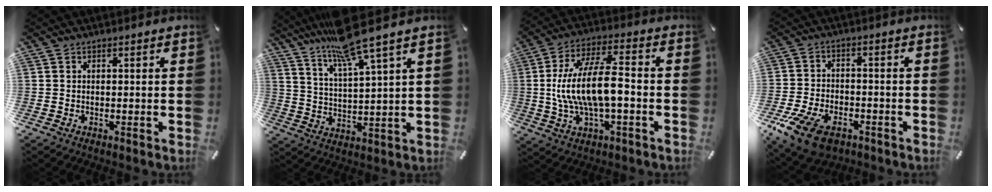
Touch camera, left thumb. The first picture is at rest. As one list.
[{"total": 12.7, "force": [10.5, 1.0, 7.0], "torque": [-0.153, -0.050, 0.182]}, {"total": 15.7, "force": [-1.6, 6.3, 14.3], "torque": [-0.285, 0.007, -0.031]}, {"total": 11.3, "force": [-6.6, 6.4, 6.5], "torque": [-0.138, 0.028, -0.121]}]